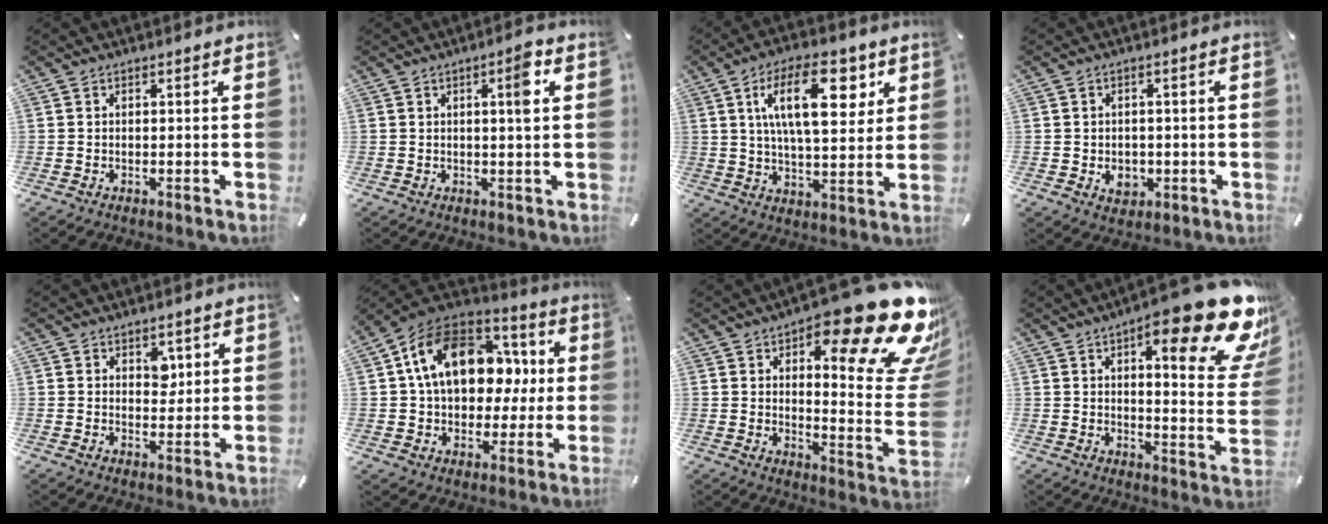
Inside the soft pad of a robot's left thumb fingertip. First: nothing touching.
{"total": 4.8, "force": [1.3, 0.6, 4.6], "torque": [-0.060, -0.009, 0.011]}
{"total": 17.7, "force": [6.5, 8.2, 14.3], "torque": [-0.234, -0.002, 0.103]}
{"total": 4.2, "force": [-0.9, 3.5, 2.1], "torque": [-0.028, -0.004, -0.019]}
{"total": 4.6, "force": [2.2, 3.4, 2.1], "torque": [-0.001, -0.013, 0.029]}
{"total": 18.8, "force": [3.9, 14.1, 11.9], "torque": [-0.213, 0.000, 0.070]}
{"total": 25.7, "force": [15.8, 9.5, 17.9], "torque": [-0.215, -0.117, 0.254]}
{"total": 24.0, "force": [14.1, 7.8, 17.9], "torque": [-0.237, -0.098, 0.224]}